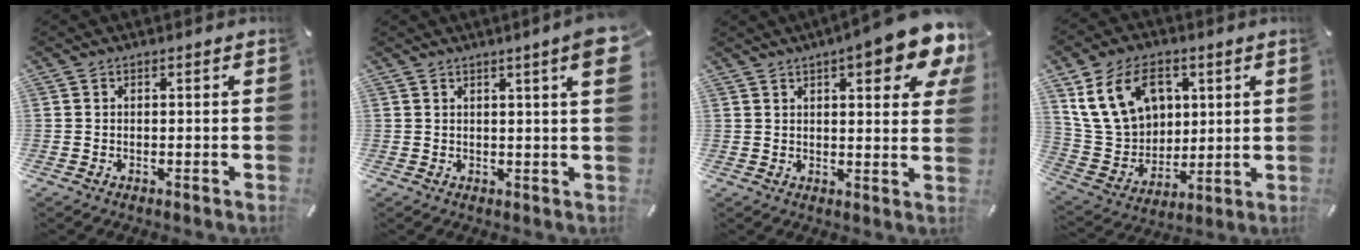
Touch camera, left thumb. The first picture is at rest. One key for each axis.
{"total": 6.4, "fx": 2.9, "fy": 0.4, "fz": 5.7, "tx": -0.085, "ty": -0.010, "tz": 0.045}
{"total": 12.8, "fx": 7.4, "fy": 3.2, "fz": 9.9, "tx": -0.134, "ty": -0.037, "tz": 0.118}
{"total": 16.5, "fx": 6.7, "fy": 12.4, "fz": 8.6, "tx": -0.182, "ty": -0.011, "tz": 0.130}